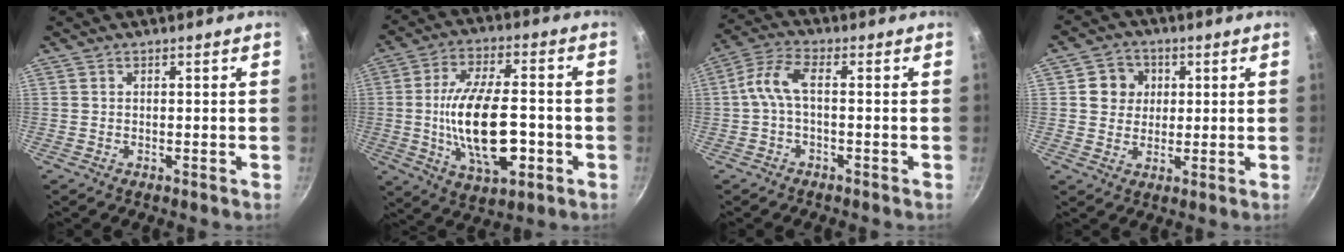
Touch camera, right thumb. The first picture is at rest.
{"total": 17.7, "force": [-2.6, 8.2, 15.4], "torque": [-0.268, 0.011, -0.040]}
{"total": 6.3, "force": [-0.2, 2.6, 5.8], "torque": [-0.132, 0.024, -0.011]}
{"total": 6.6, "force": [1.4, 6.0, 2.4], "torque": [-0.005, 0.002, 0.019]}